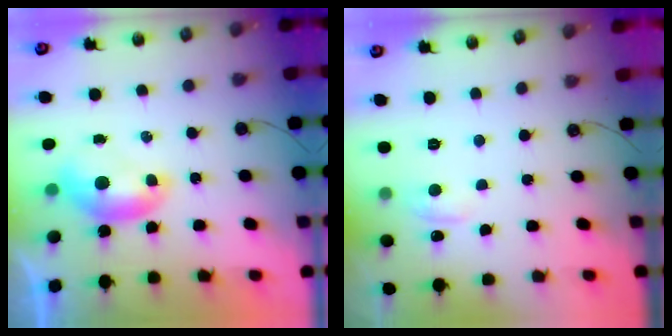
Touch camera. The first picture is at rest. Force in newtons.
{"total": 1.4, "press": 1.1, "slide": 0.9}